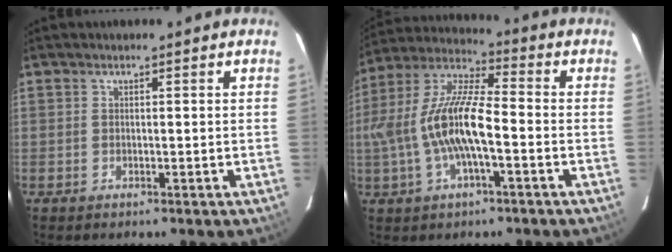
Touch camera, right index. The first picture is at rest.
{"total": 14.5, "force": [-2.8, 4.2, 13.6], "torque": [-0.271, 0.005, -0.051]}